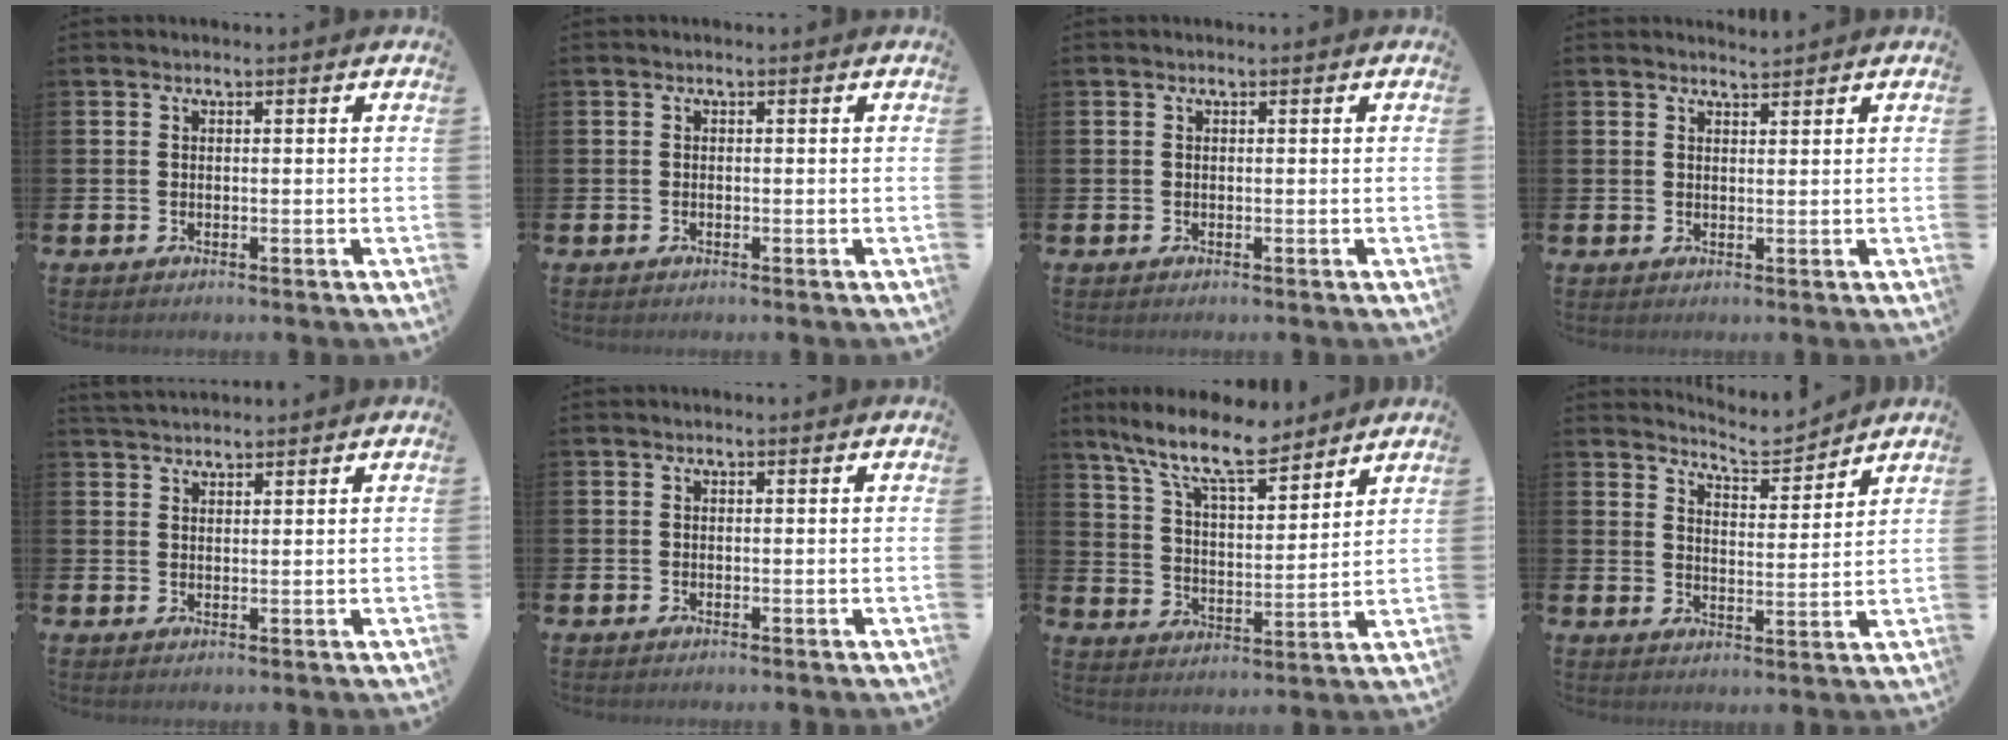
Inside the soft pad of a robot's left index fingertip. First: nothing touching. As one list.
[{"total": 0.0}, {"total": 0.0}, {"total": 2.1, "force": [2.1, 0.1, -0.1], "torque": [0.009, -0.014, 0.036]}, {"total": 2.5, "force": [2.5, 0.5, 0.2], "torque": [-0.007, -0.007, 0.046]}, {"total": 0.0}, {"total": 11.2, "force": [9.5, 2.5, 5.5], "torque": [-0.124, -0.045, 0.167]}, {"total": 5.7, "force": [5.7, 0.4, 0.5], "torque": [-0.022, -0.037, 0.101]}]